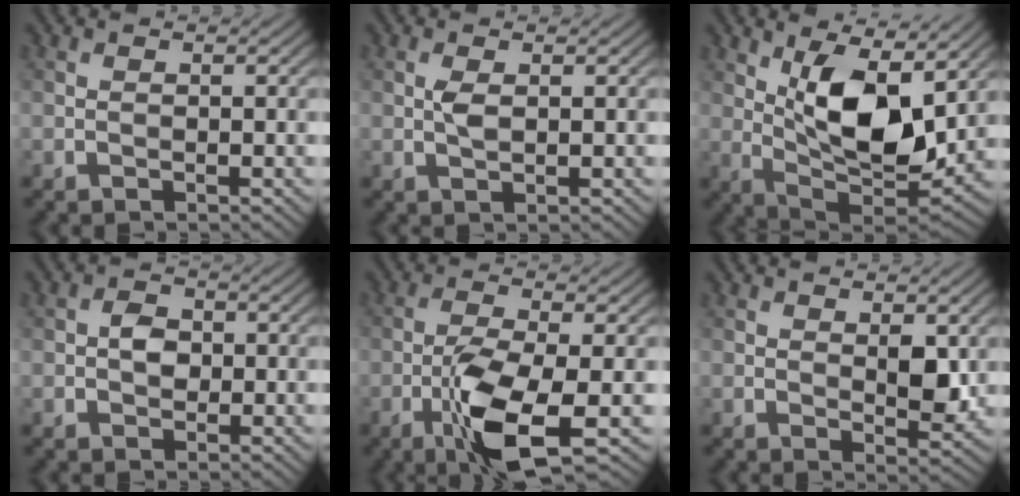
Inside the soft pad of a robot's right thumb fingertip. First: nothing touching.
{"total": 1.6, "force": [0.3, 0.6, 1.5], "torque": [-0.037, 0.001, 0.007]}
{"total": 12.2, "force": [3.9, 5.5, 10.2], "torque": [-0.183, -0.015, 0.075]}
{"total": 2.3, "force": [-0.1, 1.8, 1.5], "torque": [-0.029, 0.001, -0.006]}
{"total": 8.8, "force": [-3.4, 2.4, 7.7], "torque": [-0.153, 0.002, -0.071]}
{"total": 3.4, "force": [0.9, 1.5, 2.9], "torque": [-0.050, -0.008, 0.019]}